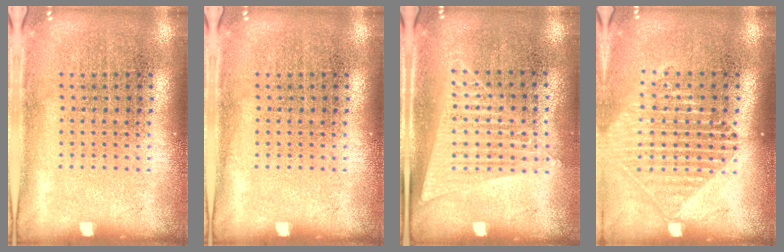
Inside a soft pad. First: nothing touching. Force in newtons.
{"total": 0.0}
{"total": 1.1, "press": 1.0, "slide": 0.5}
{"total": 1.6, "press": 1.4, "slide": 0.7}